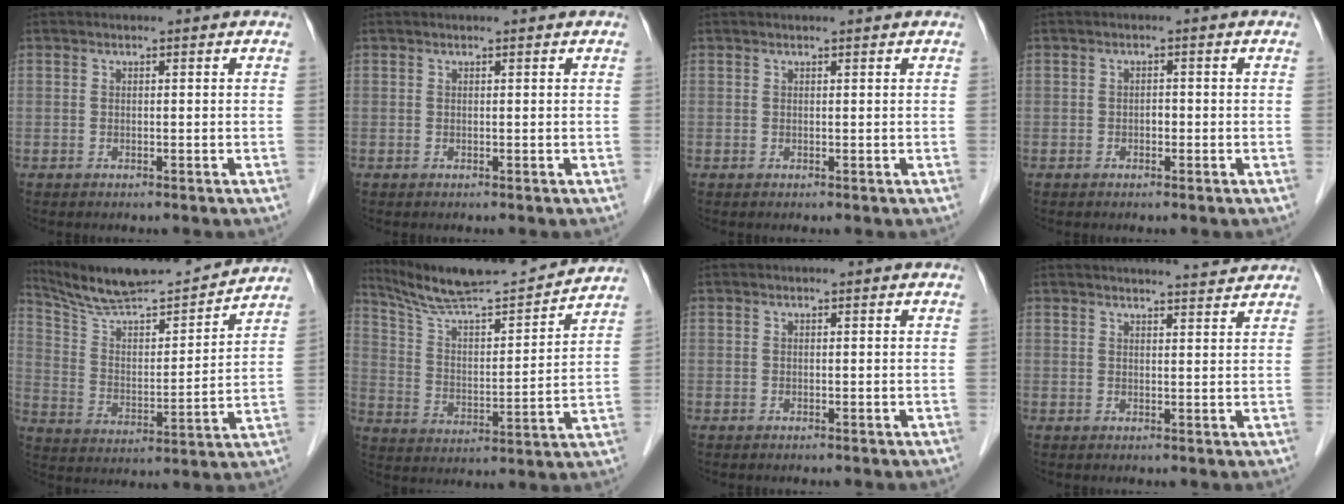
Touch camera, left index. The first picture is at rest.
{"total": 0.8, "force": [0.8, 0.0, 0.3], "torque": [-0.005, 0.011, 0.012]}
{"total": 1.4, "force": [1.3, 0.0, 0.5], "torque": [-0.007, 0.012, 0.019]}
{"total": 0.9, "force": [-0.3, 0.5, 0.6], "torque": [-0.008, 0.003, -0.007]}
{"total": 18.0, "force": [16.9, 1.3, 6.1], "torque": [-0.112, 0.001, 0.275]}
{"total": 16.6, "force": [15.7, 0.2, 5.4], "torque": [-0.100, 0.004, 0.258]}
{"total": 0.0}
{"total": 6.3, "force": [6.1, 0.0, 1.5], "torque": [-0.025, 0.010, 0.067]}